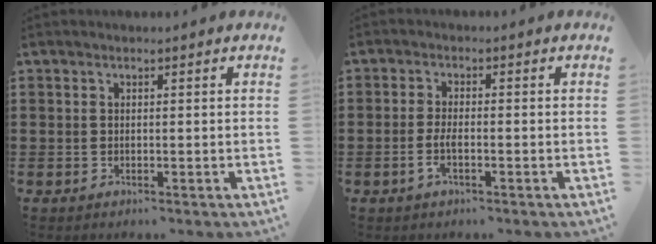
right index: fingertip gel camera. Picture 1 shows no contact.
{"total": 2.6, "force": [-1.0, 0.7, 2.3], "torque": [-0.048, -0.001, -0.021]}